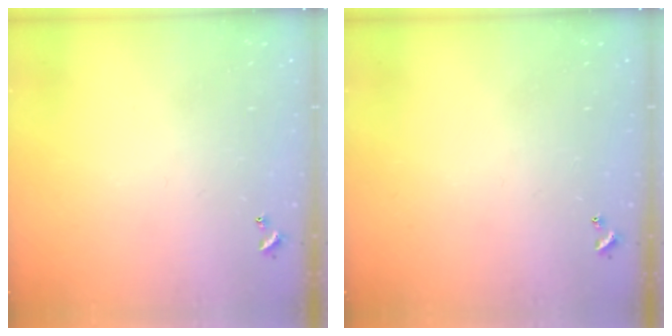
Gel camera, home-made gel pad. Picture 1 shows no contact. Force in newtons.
{"total": 0.0}